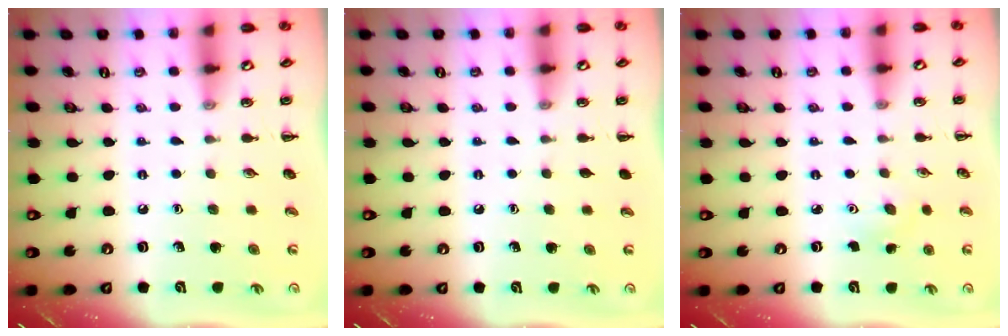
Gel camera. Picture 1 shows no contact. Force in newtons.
{"total": 0.0}
{"total": 3.5, "press": 3.4, "slide": 1.0}